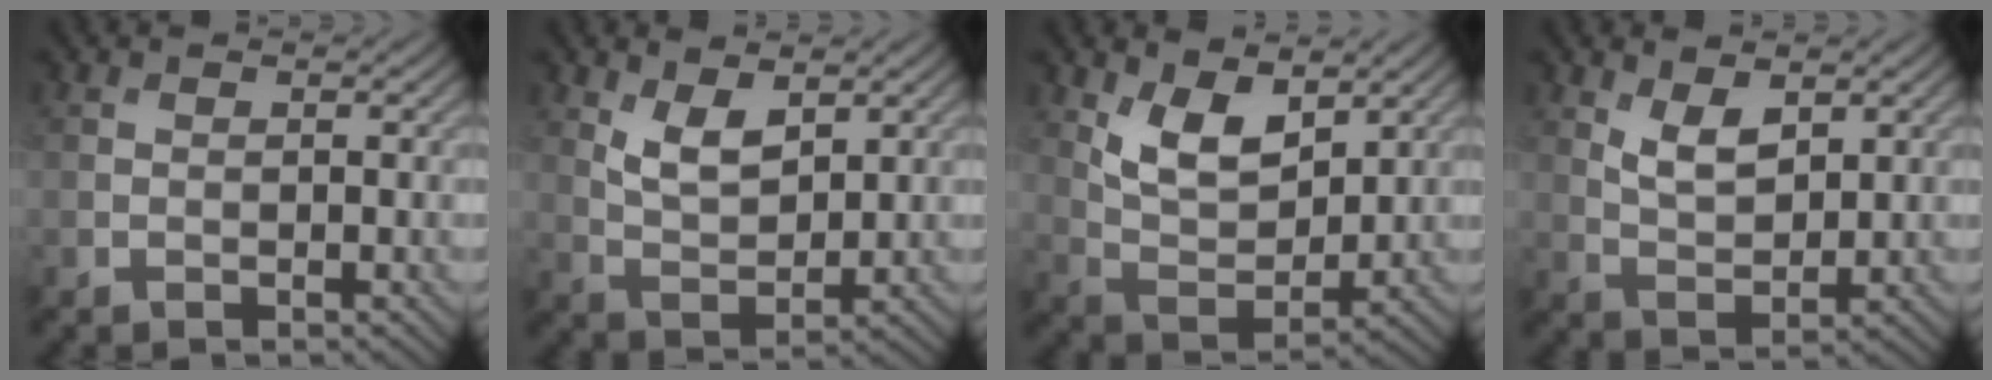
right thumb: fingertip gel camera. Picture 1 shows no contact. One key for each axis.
{"total": 4.8, "fx": 2.6, "fy": 2.3, "fz": 3.3, "tx": -0.073, "ty": -0.011, "tz": 0.055}
{"total": 7.7, "fx": 4.1, "fy": 3.9, "fz": 5.1, "tx": -0.105, "ty": -0.016, "tz": 0.077}
{"total": 4.2, "fx": 2.3, "fy": 2.1, "fz": 2.9, "tx": -0.065, "ty": -0.009, "tz": 0.049}